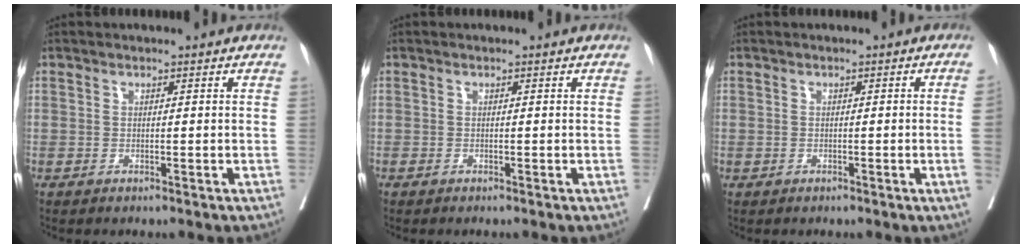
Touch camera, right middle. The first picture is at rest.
{"total": 0.0}
{"total": 1.8, "force": [-0.3, -0.5, 1.7], "torque": [-0.024, 0.002, -0.002]}